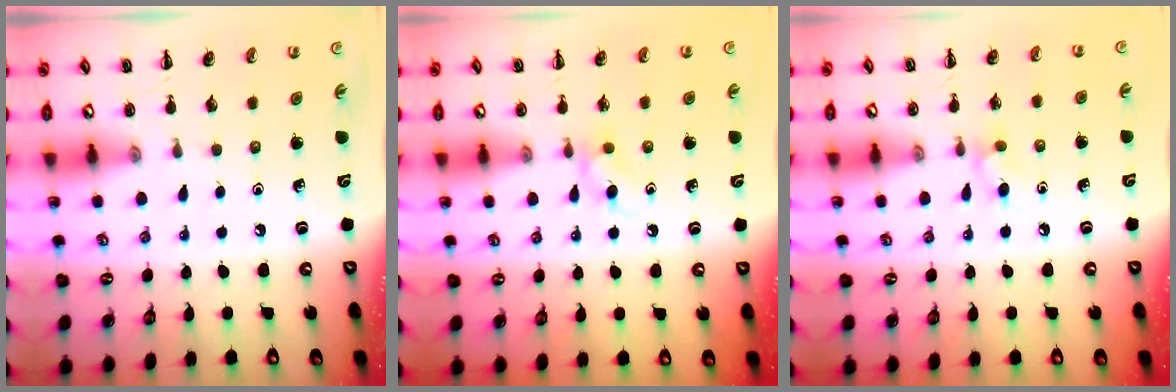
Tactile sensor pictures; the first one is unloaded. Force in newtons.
{"total": 3.9, "press": 3.8, "slide": 1.1}
{"total": 4.5, "press": 4.2, "slide": 1.5}